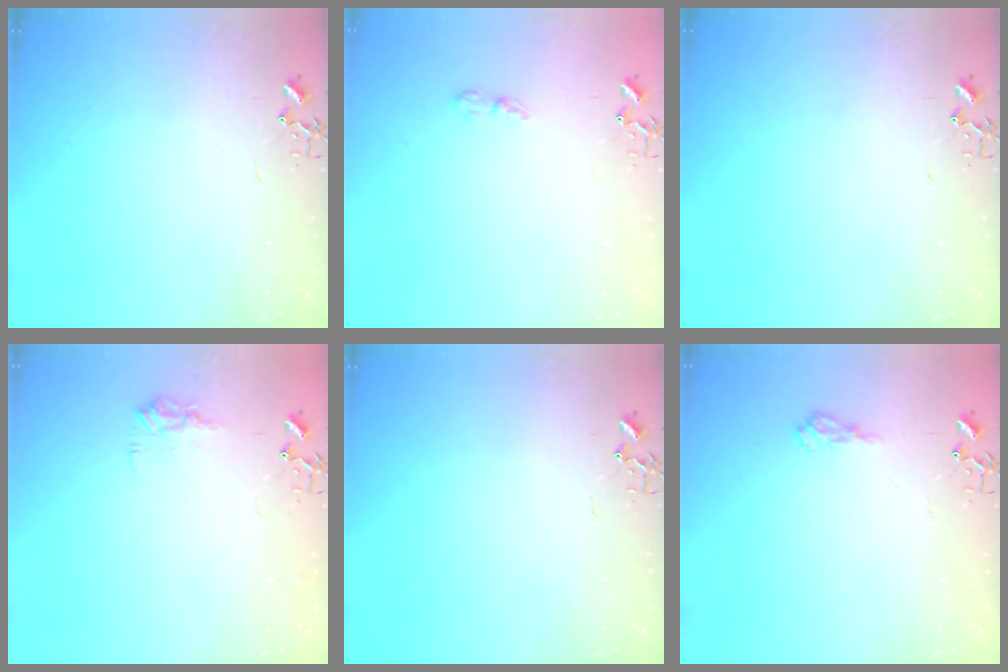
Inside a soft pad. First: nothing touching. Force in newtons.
{"total": 4.4, "press": 4.3, "slide": 0.5}
{"total": 0.0}
{"total": 9.2, "press": 9.2, "slide": 0.3}
{"total": 0.0}
{"total": 9.0, "press": 9.0, "slide": 0.9}